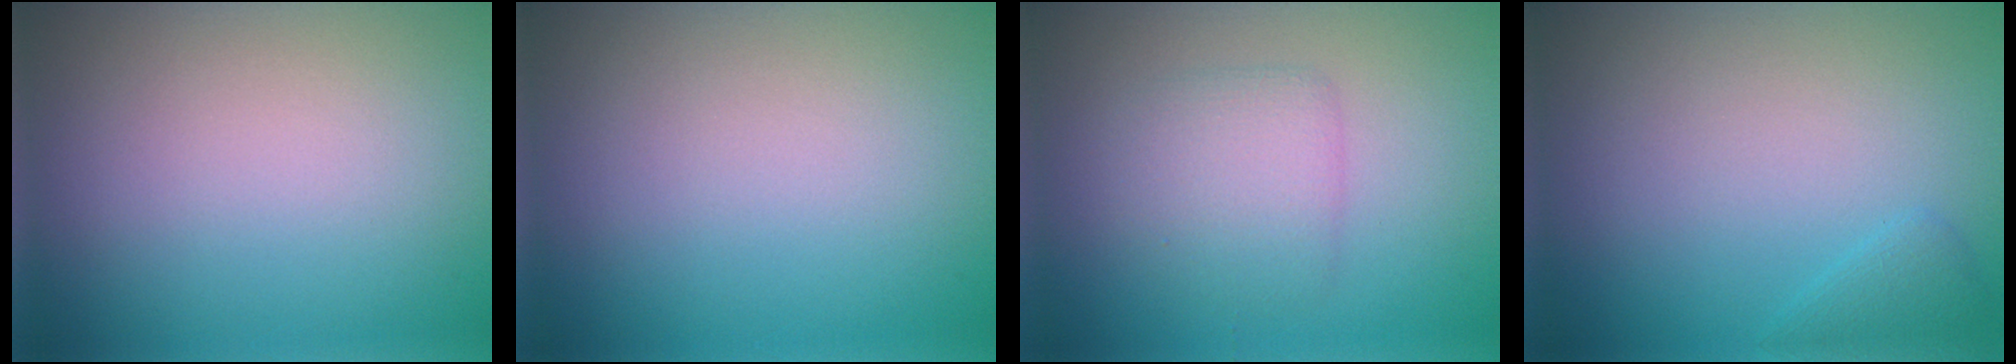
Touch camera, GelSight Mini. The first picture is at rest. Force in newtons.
{"total": 0.0}
{"total": 2.7, "press": 2.7, "slide": 0.1}
{"total": 1.1, "press": 1.1, "slide": 0.0}